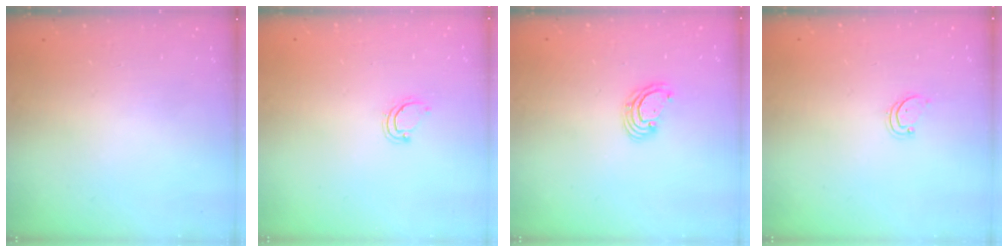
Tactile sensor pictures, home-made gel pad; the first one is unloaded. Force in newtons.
{"total": 3.9, "press": 3.9, "slide": 0.3}
{"total": 3.1, "press": 3.1, "slide": 0.1}
{"total": 1.9, "press": 1.9, "slide": 0.2}